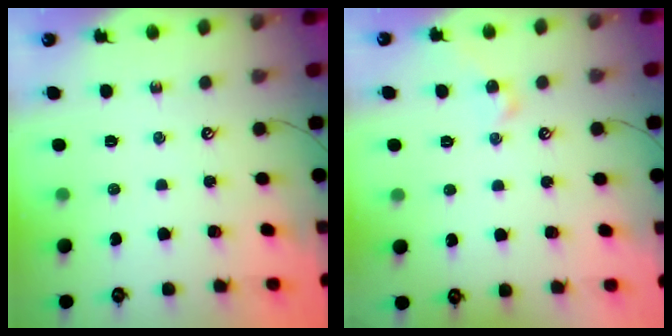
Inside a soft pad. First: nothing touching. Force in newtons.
{"total": 1.9, "press": 1.8, "slide": 0.5}